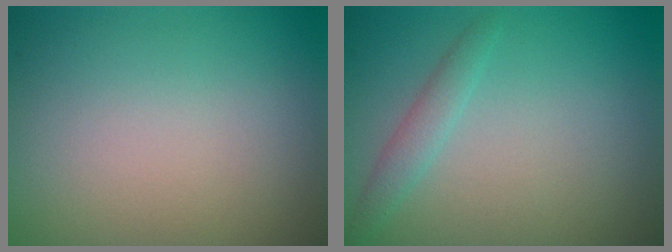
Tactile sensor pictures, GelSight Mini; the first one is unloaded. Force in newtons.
{"total": 1.5, "press": 1.5, "slide": 0.0}